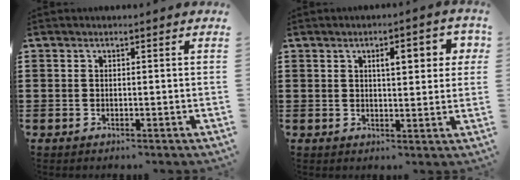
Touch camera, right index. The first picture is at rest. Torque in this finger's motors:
{"motor_torque": [0.41, -0.03, 0.46, 0.07]}